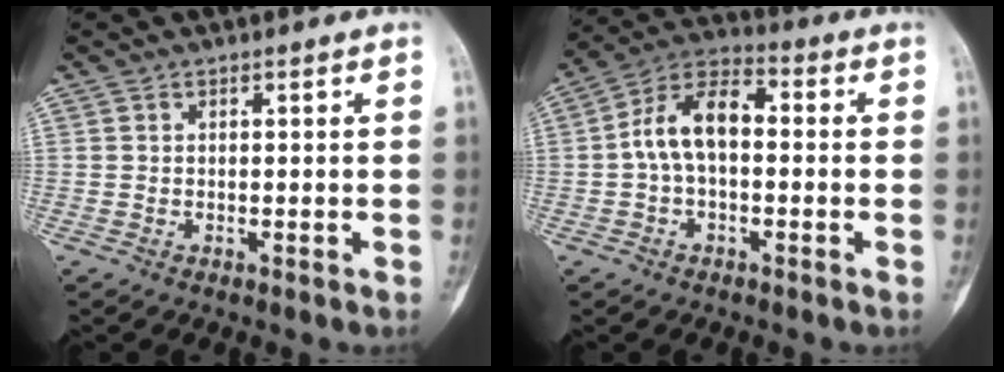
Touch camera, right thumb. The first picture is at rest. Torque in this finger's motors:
{"motor_torque": [0.13, 0.14, 0.53, -0.46, 0.08]}